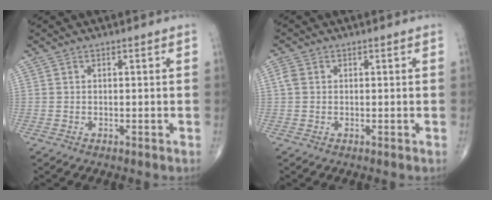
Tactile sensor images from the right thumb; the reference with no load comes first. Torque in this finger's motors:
{"motor_torque": [-0.22, 0.16, 0.14, -0.04, 0.08]}